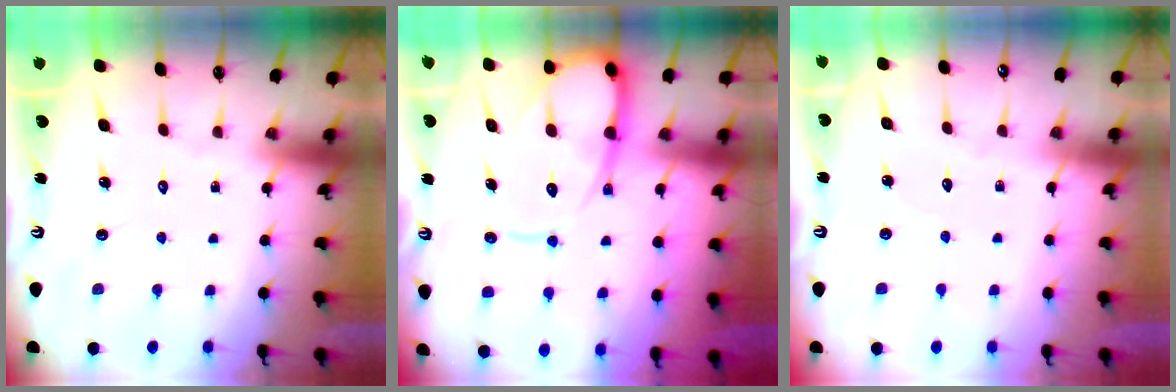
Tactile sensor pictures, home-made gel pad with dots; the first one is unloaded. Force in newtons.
{"total": 11.2, "press": 11.1, "slide": 1.2}
{"total": 2.1, "press": 2.1, "slide": 0.1}